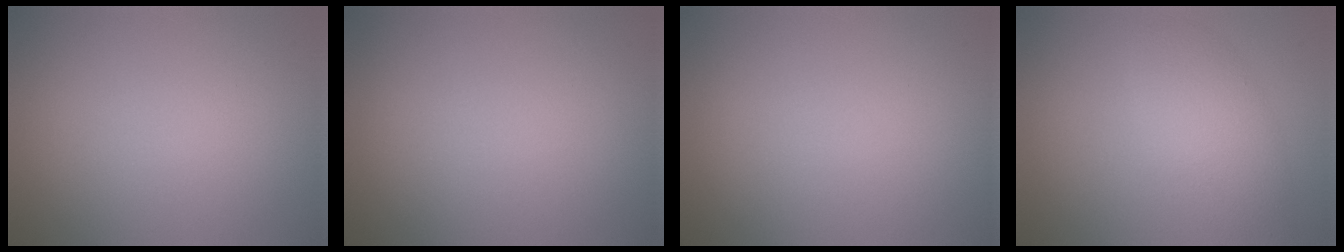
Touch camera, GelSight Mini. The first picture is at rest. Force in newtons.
{"total": 0.0}
{"total": 0.0}
{"total": 3.9, "press": 3.9, "slide": 0.2}